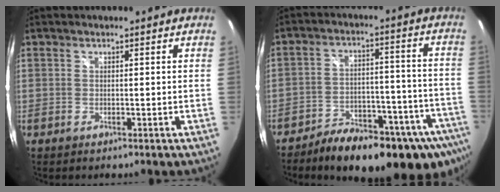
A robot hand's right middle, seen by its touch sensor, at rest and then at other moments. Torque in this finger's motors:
{"motor_torque": [1.07, -1.06, 0.25, 0.06]}